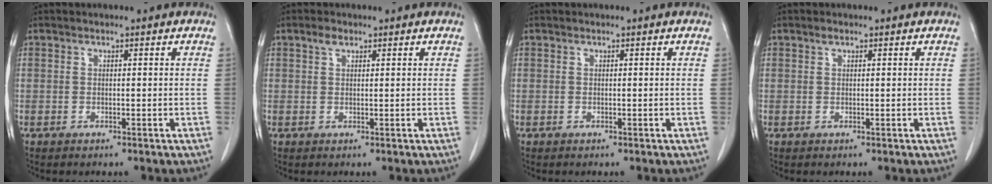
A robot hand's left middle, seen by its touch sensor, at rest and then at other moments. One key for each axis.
{"total": 1.5, "fx": 1.0, "fy": 0.7, "fz": 0.8, "tx": -0.019, "ty": 0.004, "tz": 0.017}
{"total": 0.0}
{"total": 0.6, "fx": 0.4, "fy": 0.2, "fz": 0.3, "tx": -0.009, "ty": 0.000, "tz": 0.007}